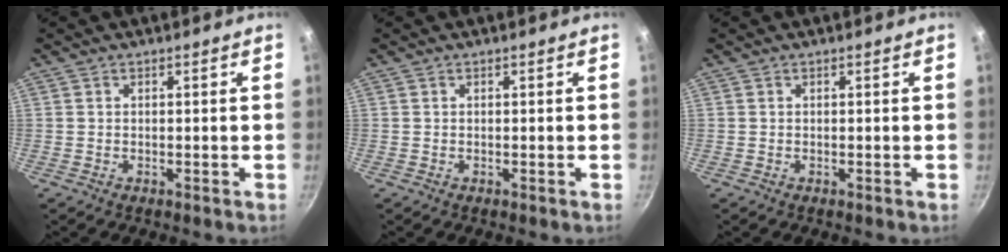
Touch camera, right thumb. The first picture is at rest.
{"total": 0.0}
{"total": 0.0}